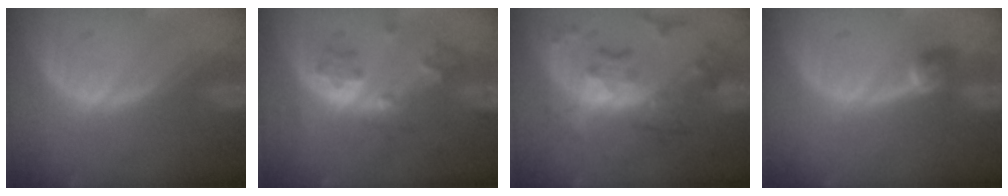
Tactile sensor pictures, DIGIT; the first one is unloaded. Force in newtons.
{"total": 5.8, "press": 5.4, "slide": 2.0}
{"total": 8.0, "press": 8.0, "slide": 0.5}
{"total": 2.7, "press": 2.4, "slide": 1.2}